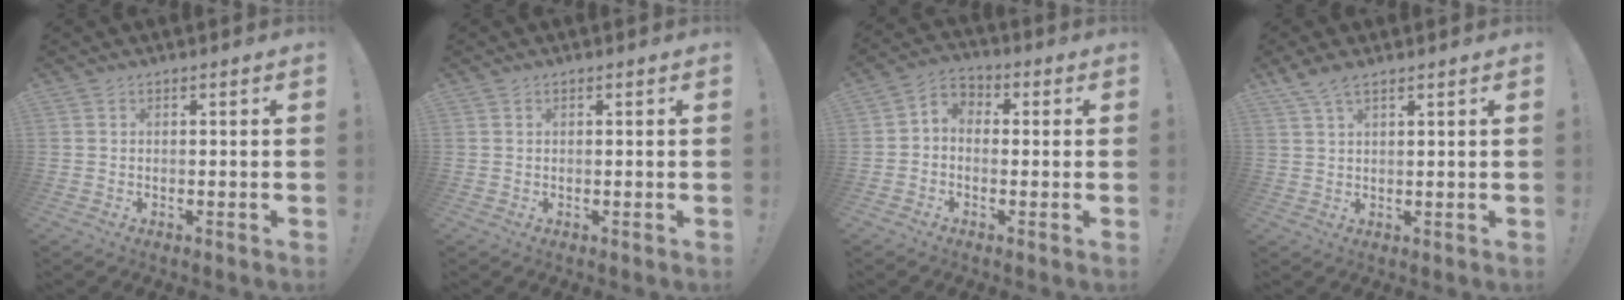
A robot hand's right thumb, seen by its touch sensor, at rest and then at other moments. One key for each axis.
{"total": 0.0}
{"total": 4.3, "fx": -1.3, "fy": 3.3, "fz": 2.5, "tx": -0.040, "ty": 0.008, "tz": -0.024}
{"total": 4.3, "fx": 3.0, "fy": 1.1, "fz": 2.8, "tx": -0.065, "ty": -0.006, "tz": 0.058}